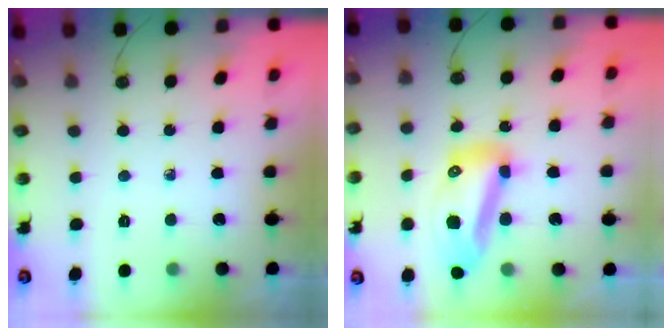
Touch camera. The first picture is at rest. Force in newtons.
{"total": 13.6, "press": 13.5, "slide": 1.4}